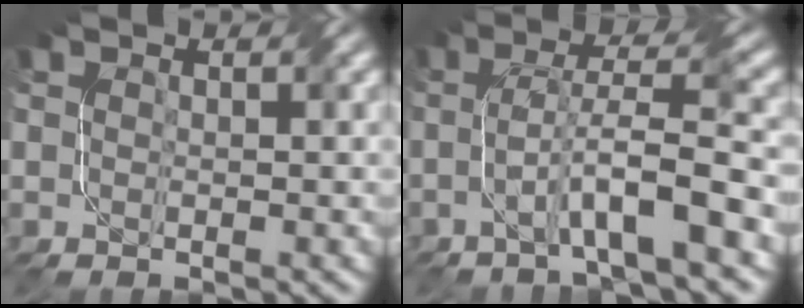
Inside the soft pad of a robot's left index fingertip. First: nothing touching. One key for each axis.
{"total": 5.9, "fx": -2.0, "fy": 0.4, "fz": 5.5, "tx": -0.097, "ty": 0.020, "tz": -0.041}